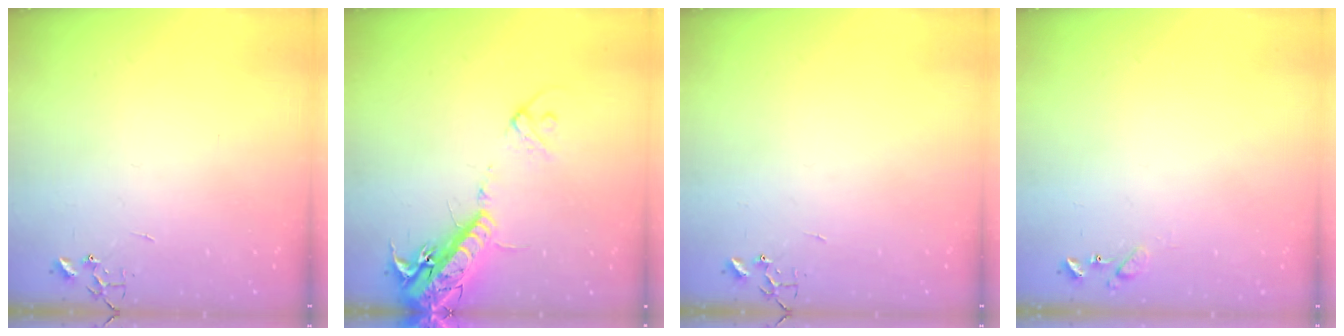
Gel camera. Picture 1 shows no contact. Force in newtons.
{"total": 17.8, "press": 17.4, "slide": 3.8}
{"total": 0.0}
{"total": 6.7, "press": 6.6, "slide": 0.8}